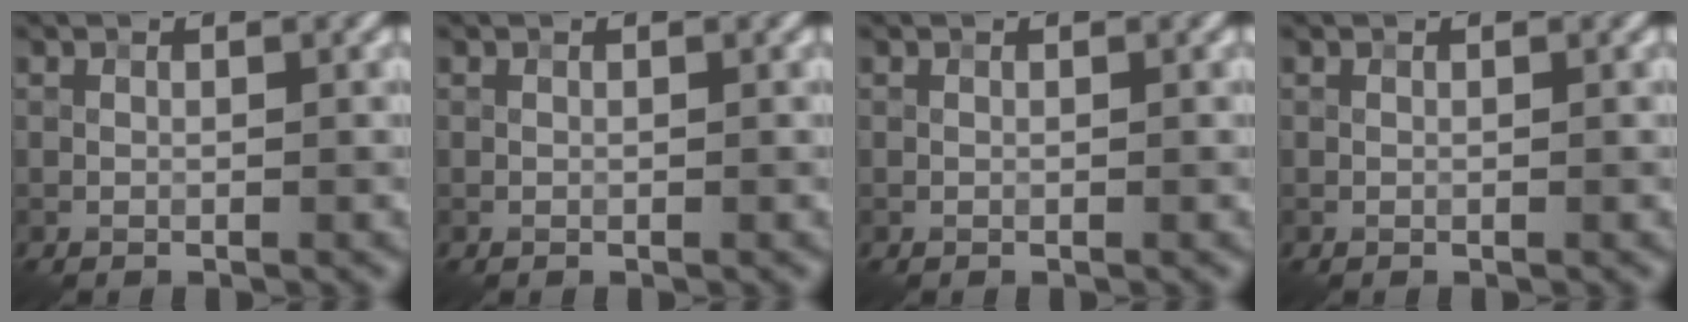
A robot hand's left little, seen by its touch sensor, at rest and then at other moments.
{"total": 0.0}
{"total": 0.0}
{"total": 0.0}